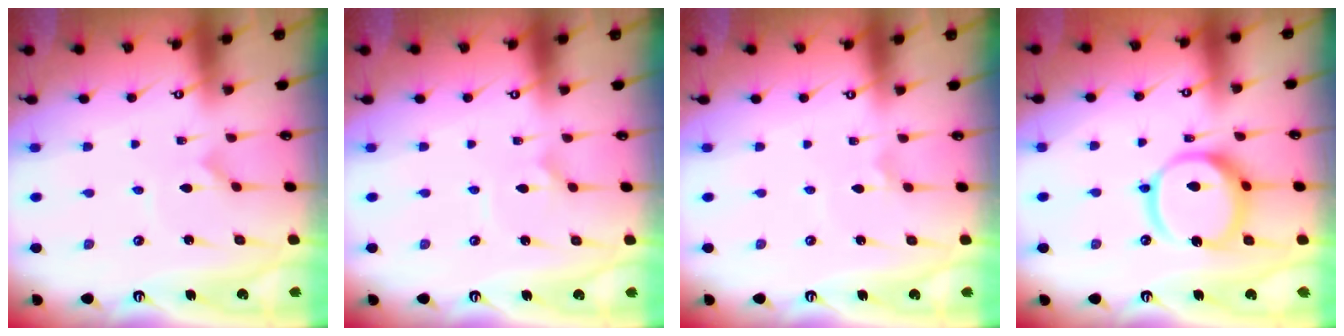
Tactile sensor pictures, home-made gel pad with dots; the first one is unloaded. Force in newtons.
{"total": 2.2, "press": 2.2, "slide": 0.4}
{"total": 1.1, "press": 1.0, "slide": 0.4}
{"total": 14.7, "press": 14.6, "slide": 1.9}